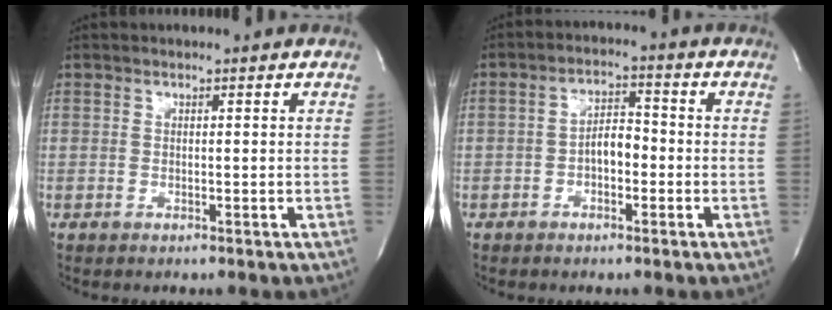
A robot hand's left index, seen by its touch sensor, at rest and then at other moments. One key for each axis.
{"total": 4.5, "fx": -1.2, "fy": 2.2, "fz": 3.8, "tx": -0.063, "ty": 0.015, "tz": -0.021}